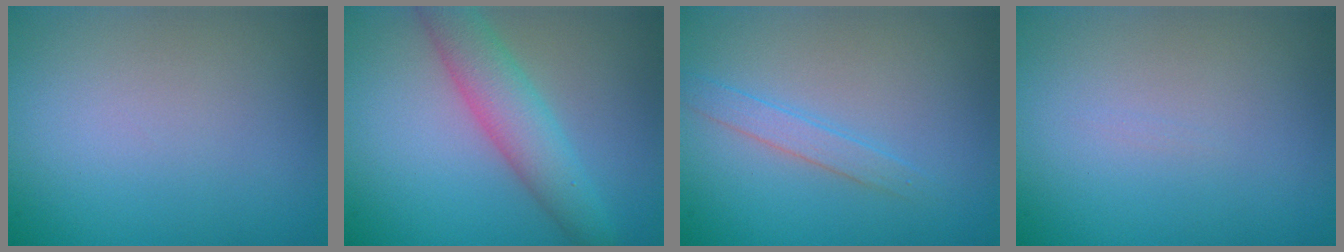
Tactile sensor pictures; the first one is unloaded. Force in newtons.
{"total": 4.6, "press": 4.6, "slide": 0.2}
{"total": 1.7, "press": 1.7, "slide": 0.1}
{"total": 0.0}